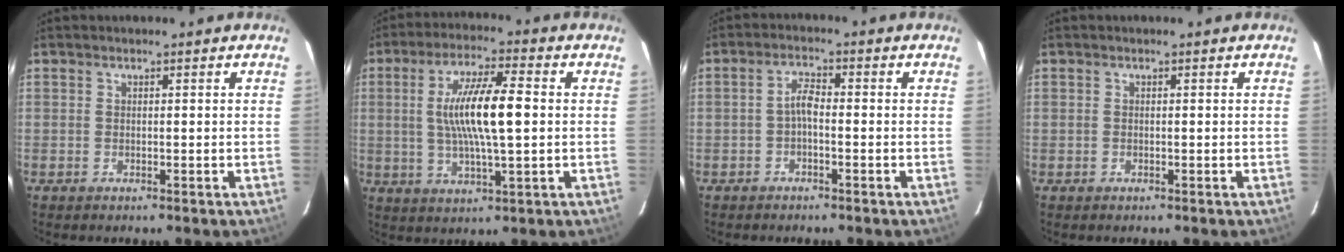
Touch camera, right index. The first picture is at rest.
{"total": 12.2, "force": [0.7, 2.2, 12.0], "torque": [-0.225, 0.004, 0.015]}
{"total": 2.5, "force": [-1.0, 0.8, 2.2], "torque": [-0.046, 0.010, -0.022]}
{"total": 0.0}